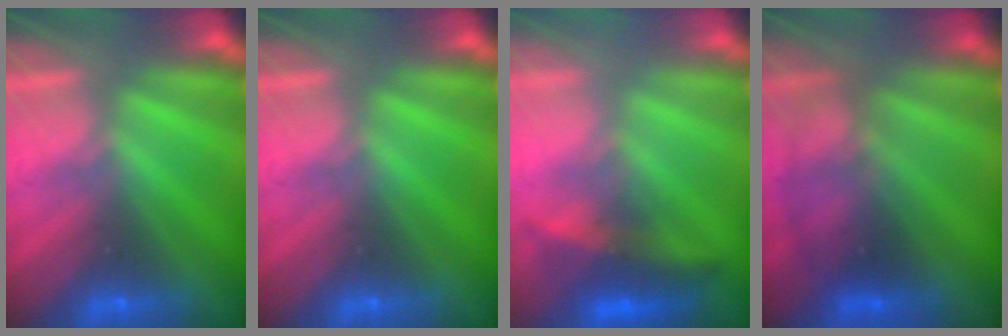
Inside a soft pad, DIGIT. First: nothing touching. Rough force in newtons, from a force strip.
{"total": 0.0}
{"total": 3.3}
{"total": 2.2}